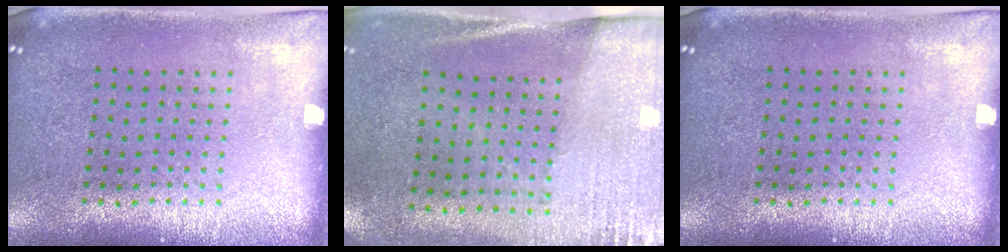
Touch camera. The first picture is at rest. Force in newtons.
{"total": 2.7, "press": 2.4, "slide": 1.2}
{"total": 0.0}